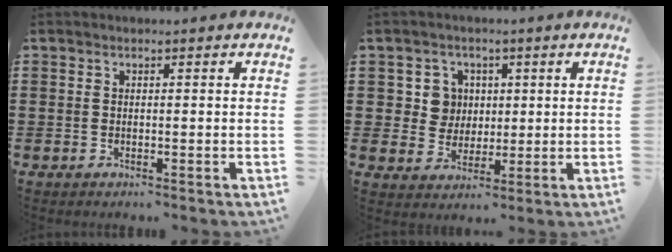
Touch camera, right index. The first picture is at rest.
{"total": 5.3, "force": [1.2, 4.9, 1.5], "torque": [-0.053, 0.018, 0.022]}